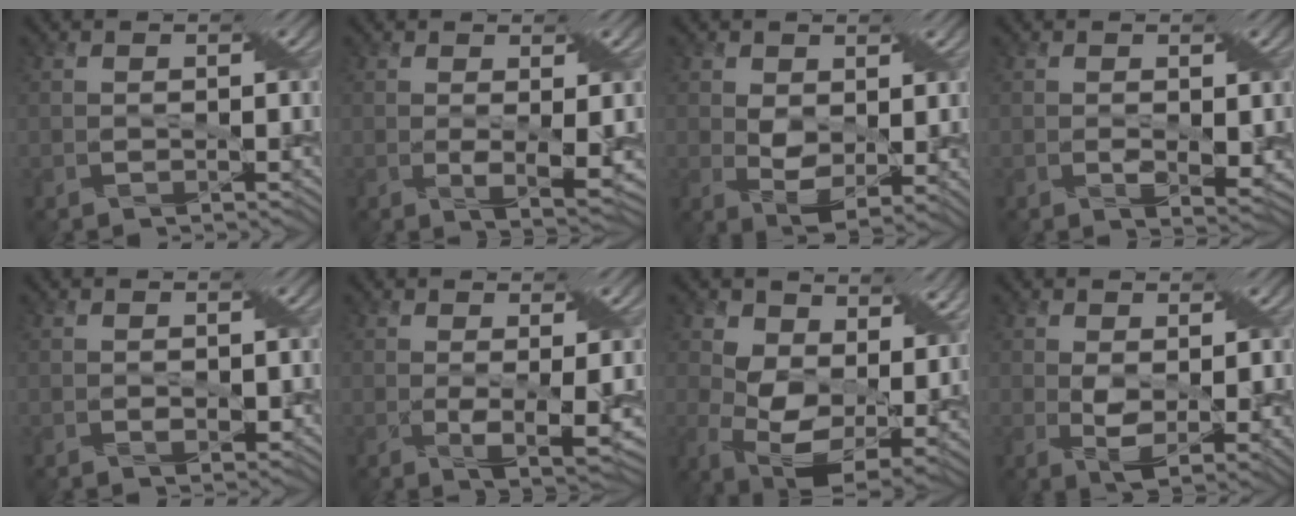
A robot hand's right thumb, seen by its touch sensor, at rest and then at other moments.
{"total": 3.2, "force": [0.3, 0.5, 3.1], "torque": [-0.055, -0.007, 0.011]}
{"total": 4.8, "force": [1.1, 2.8, 3.8], "torque": [-0.069, -0.007, 0.024]}
{"total": 2.9, "force": [0.0, 1.5, 2.5], "torque": [-0.038, -0.011, 0.006]}
{"total": 1.4, "force": [0.0, 0.9, 1.0], "torque": [-0.014, -0.006, 0.004]}
{"total": 4.2, "force": [0.0, 0.7, 4.1], "torque": [-0.071, -0.011, 0.009]}
{"total": 11.6, "force": [4.0, 7.2, 8.2], "torque": [-0.179, -0.019, 0.080]}
{"total": 5.5, "force": [-0.1, 2.5, 4.9], "torque": [-0.086, -0.011, 0.010]}